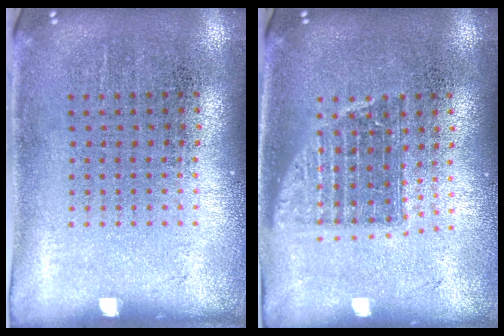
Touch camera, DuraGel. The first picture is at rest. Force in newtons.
{"total": 1.4, "press": 1.2, "slide": 0.8}